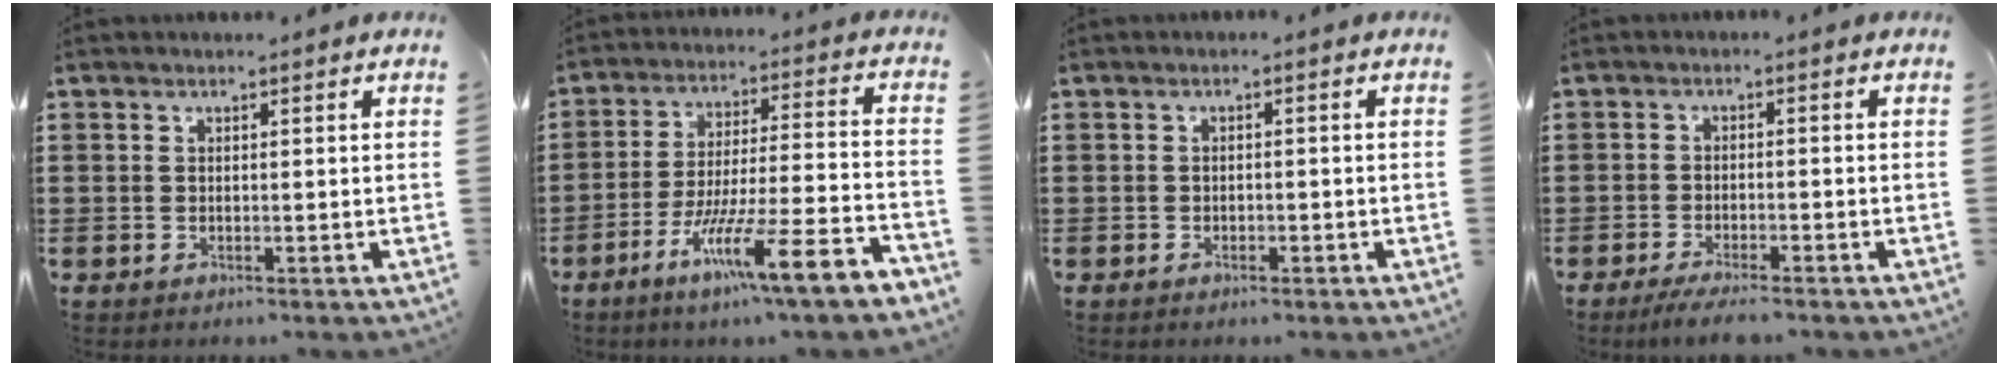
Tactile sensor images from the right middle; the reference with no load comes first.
{"total": 12.2, "force": [-8.1, 0.4, 9.2], "torque": [-0.159, -0.004, -0.151]}
{"total": 0.6, "force": [-0.5, 0.3, 0.1], "torque": [-0.004, 0.000, -0.011]}
{"total": 3.0, "force": [-2.6, 0.1, 1.4], "torque": [-0.028, -0.004, -0.052]}